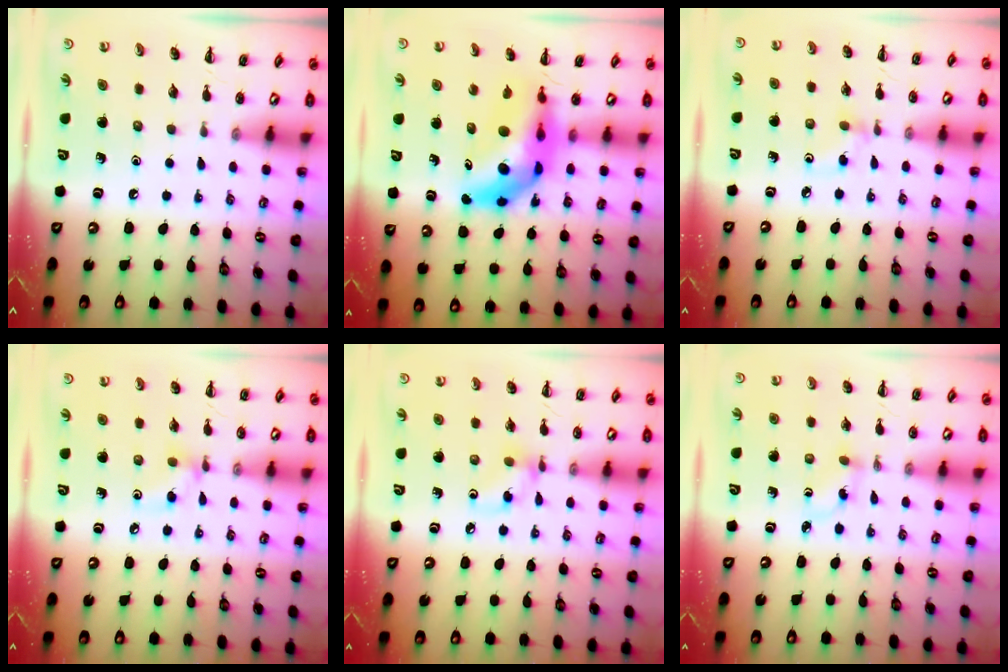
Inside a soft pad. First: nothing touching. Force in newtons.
{"total": 10.8, "press": 10.3, "slide": 3.2}
{"total": 2.6, "press": 2.5, "slide": 0.8}
{"total": 4.2, "press": 4.1, "slide": 0.9}
{"total": 4.8, "press": 4.8, "slide": 0.2}
{"total": 1.9, "press": 1.7, "slide": 0.9}